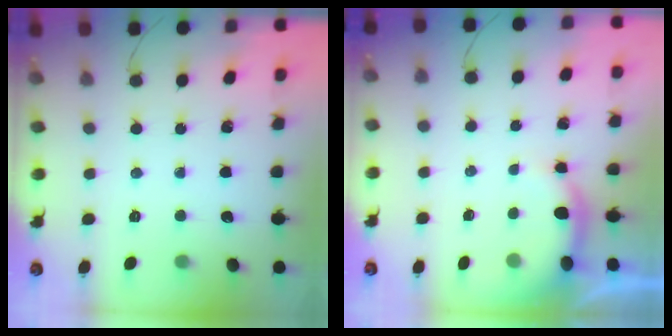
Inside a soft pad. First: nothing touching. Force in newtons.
{"total": 3.3, "press": 3.2, "slide": 0.8}